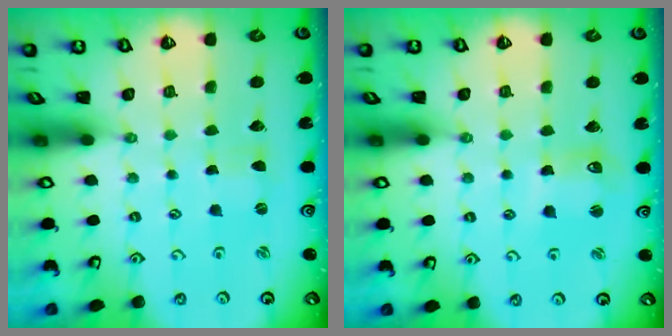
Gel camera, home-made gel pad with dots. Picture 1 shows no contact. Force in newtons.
{"total": 6.5, "press": 6.4, "slide": 1.2}